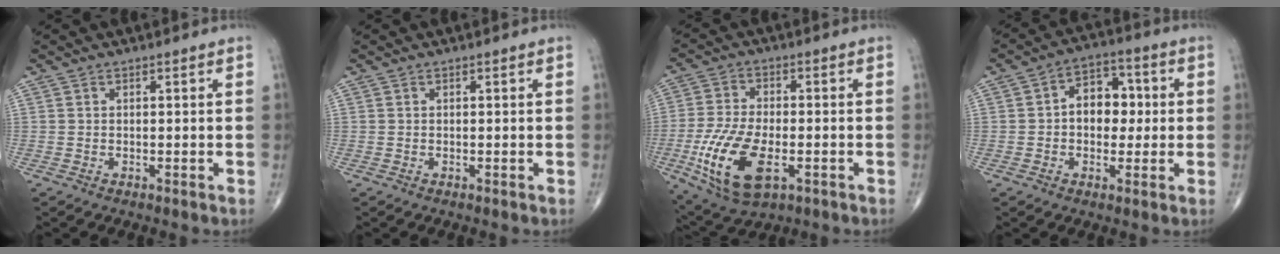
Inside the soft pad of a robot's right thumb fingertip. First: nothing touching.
{"total": 0.0}
{"total": 15.0, "force": [-4.6, 7.3, 12.3], "torque": [-0.249, 0.000, -0.075]}
{"total": 8.9, "force": [0.4, 6.4, 6.2], "torque": [-0.055, 0.023, -0.003]}